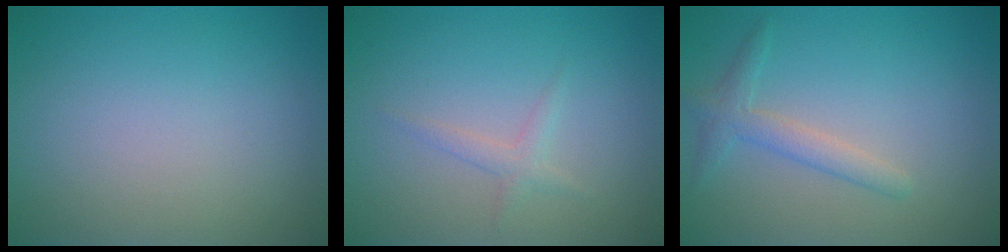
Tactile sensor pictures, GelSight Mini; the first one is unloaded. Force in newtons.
{"total": 1.2, "press": 1.2, "slide": 0.1}
{"total": 2.1, "press": 2.1, "slide": 0.1}